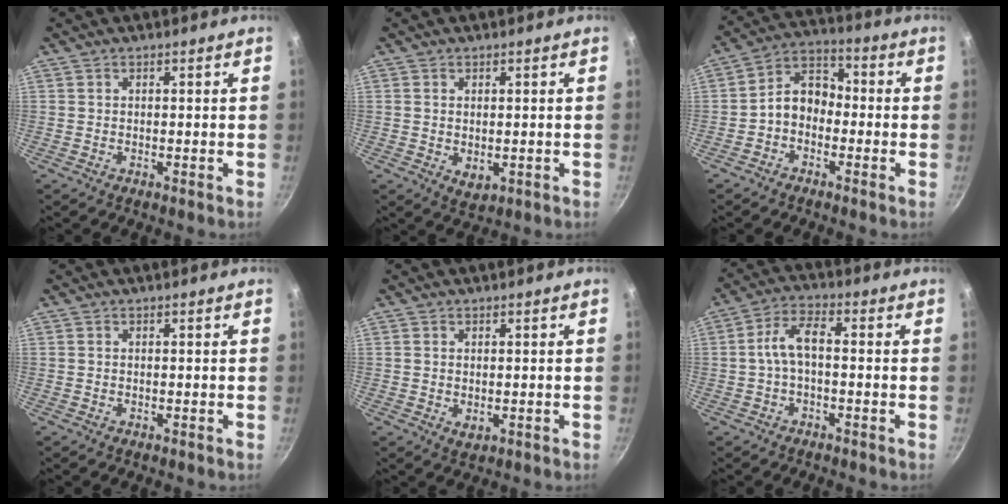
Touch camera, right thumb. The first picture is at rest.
{"total": 3.2, "force": [0.0, 2.2, 2.4], "torque": [-0.036, -0.010, 0.003]}
{"total": 7.6, "force": [-1.9, 5.6, 4.8], "torque": [-0.055, 0.041, -0.052]}
{"total": 0.0}
{"total": 2.3, "force": [0.0, 1.5, 1.7], "torque": [-0.026, -0.006, 0.001]}
{"total": 6.1, "force": [-0.9, 2.9, 5.3], "torque": [-0.106, 0.031, -0.025]}